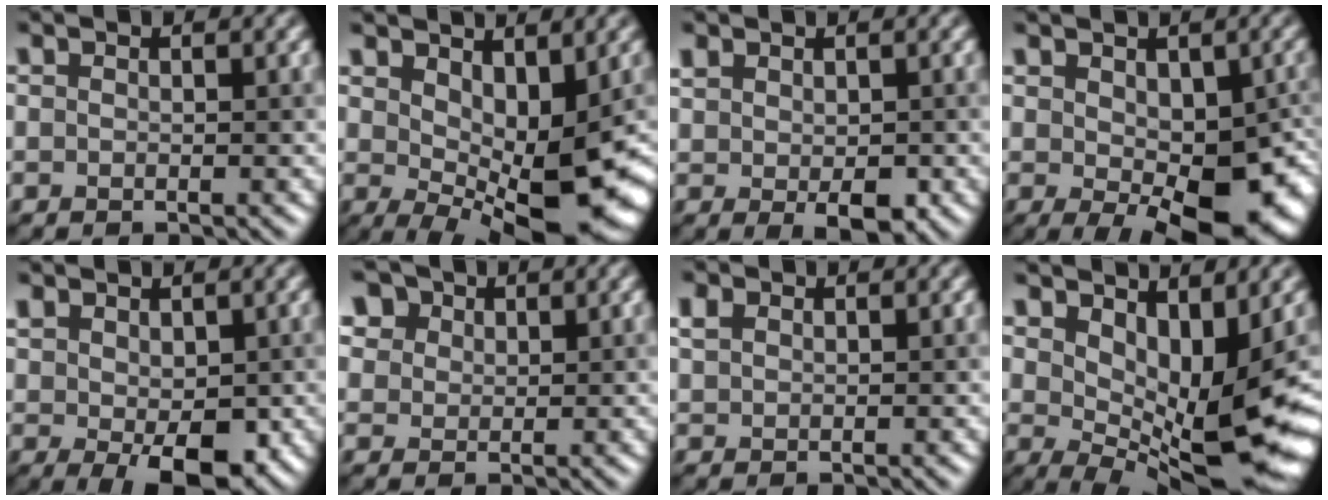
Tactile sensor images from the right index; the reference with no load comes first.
{"total": 9.5, "force": [0.0, 3.9, 8.7], "torque": [-0.134, -0.009, 0.018]}
{"total": 2.6, "force": [-0.2, 1.5, 2.2], "torque": [-0.041, -0.001, 0.013]}
{"total": 11.9, "force": [-3.1, 5.6, 10.0], "torque": [-0.137, -0.018, -0.028]}
{"total": 5.5, "force": [-0.4, 3.0, 4.6], "torque": [-0.089, -0.002, 0.010]}
{"total": 6.1, "force": [4.0, 4.0, 2.2], "torque": [-0.071, 0.016, 0.070]}
{"total": 1.2, "force": [1.0, 0.6, 0.2], "torque": [-0.010, 0.012, 0.030]}
{"total": 8.9, "force": [1.3, 3.4, 8.1], "torque": [-0.136, -0.014, 0.038]}